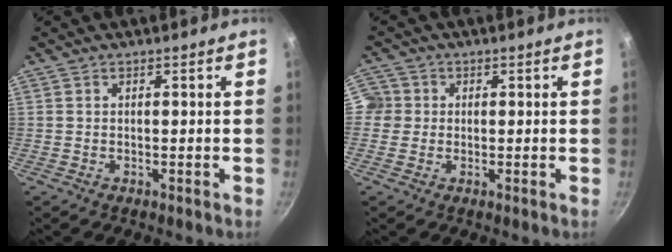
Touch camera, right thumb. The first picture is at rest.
{"total": 3.9, "force": [0.0, 3.9, 0.7], "torque": [0.017, 0.005, -0.010]}